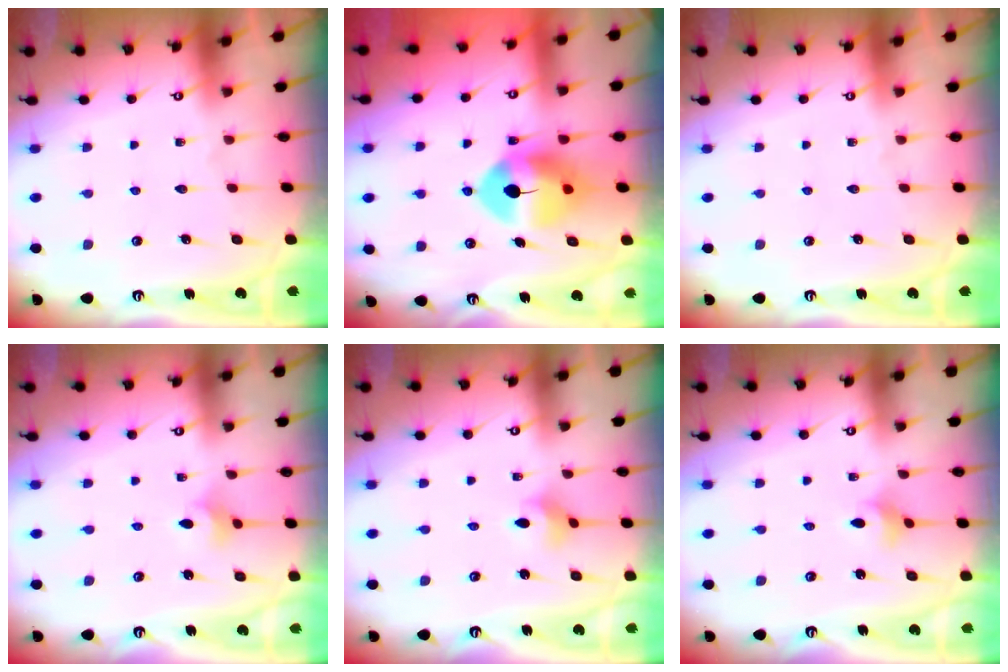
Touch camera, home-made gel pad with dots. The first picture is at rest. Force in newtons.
{"total": 9.5, "press": 9.4, "slide": 1.7}
{"total": 0.0}
{"total": 3.2, "press": 3.2, "slide": 0.8}
{"total": 3.7, "press": 3.7, "slide": 0.6}
{"total": 3.0, "press": 2.9, "slide": 0.6}